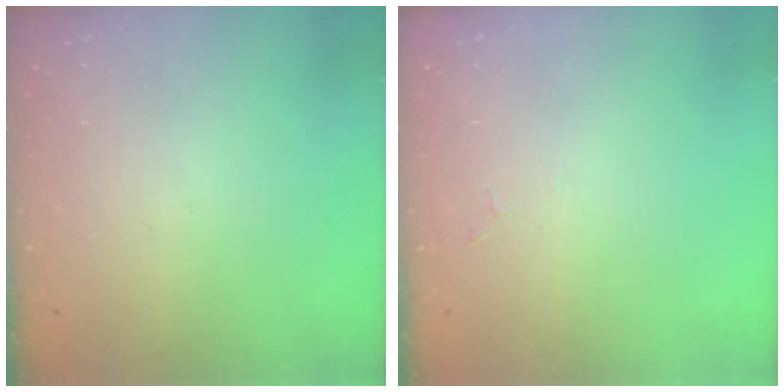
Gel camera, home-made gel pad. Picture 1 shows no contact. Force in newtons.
{"total": 1.9, "press": 1.9, "slide": 0.3}